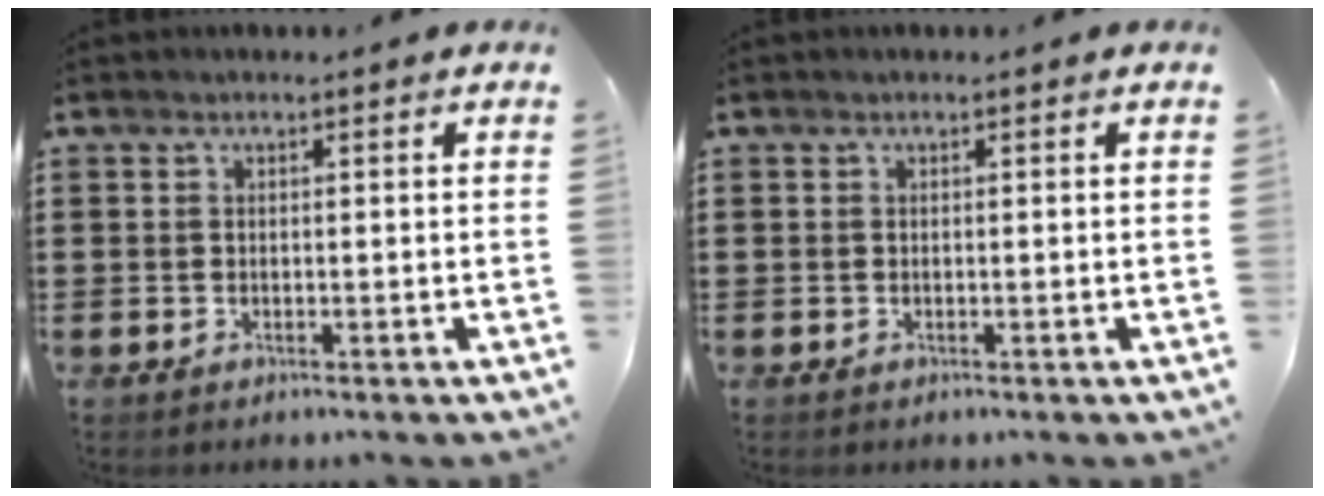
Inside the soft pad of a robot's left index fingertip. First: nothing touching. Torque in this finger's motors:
{"motor_torque": [0.00, 0.00, 0.00, 0.00]}